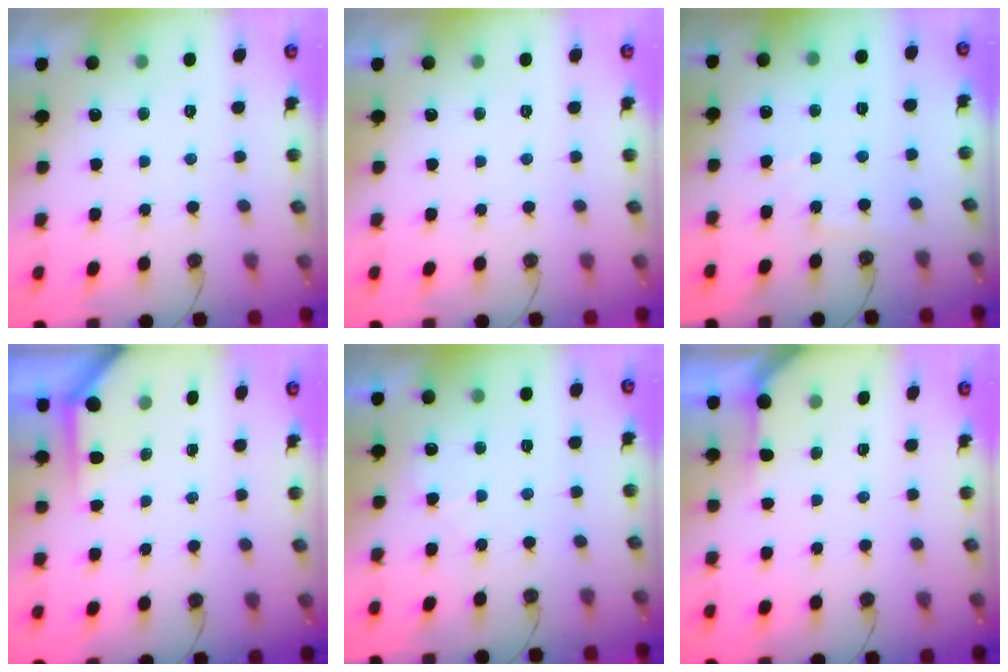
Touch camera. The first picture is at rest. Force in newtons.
{"total": 0.0}
{"total": 6.3, "press": 6.3, "slide": 0.8}
{"total": 3.6, "press": 3.6, "slide": 0.3}
{"total": 3.8, "press": 3.7, "slide": 0.7}
{"total": 2.9, "press": 2.9, "slide": 0.2}